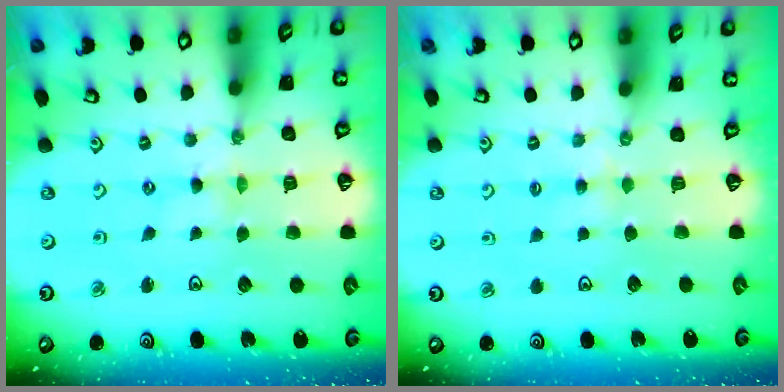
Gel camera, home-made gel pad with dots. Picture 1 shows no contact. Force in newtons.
{"total": 2.3, "press": 2.3, "slide": 0.4}